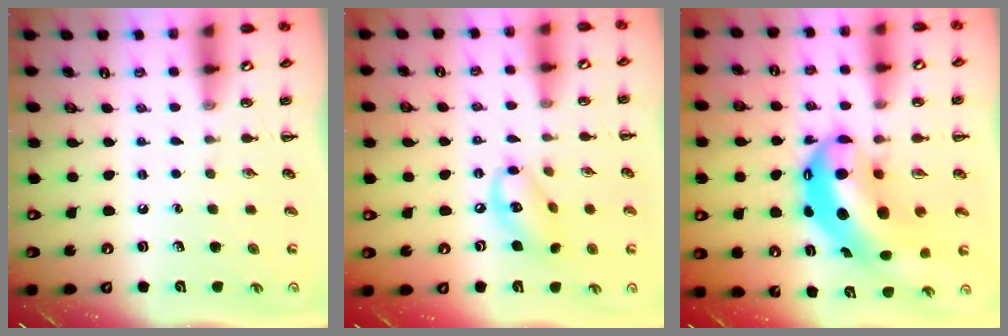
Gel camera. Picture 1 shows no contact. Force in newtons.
{"total": 11.6, "press": 11.3, "slide": 2.3}
{"total": 13.2, "press": 12.8, "slide": 3.1}